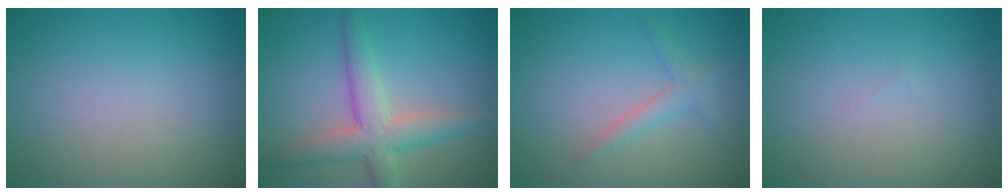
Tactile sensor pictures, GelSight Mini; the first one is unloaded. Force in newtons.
{"total": 4.8, "press": 4.8, "slide": 0.1}
{"total": 1.8, "press": 1.8, "slide": 0.1}
{"total": 0.0}